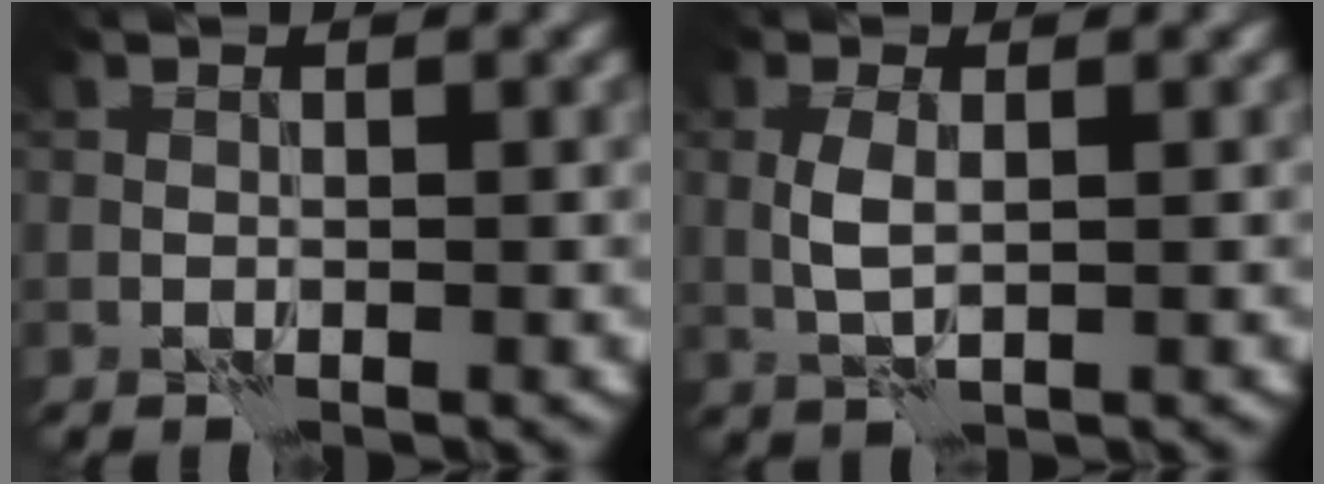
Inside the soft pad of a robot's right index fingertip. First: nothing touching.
{"total": 2.1, "force": [0.2, 0.8, 2.0], "torque": [-0.050, 0.000, 0.003]}